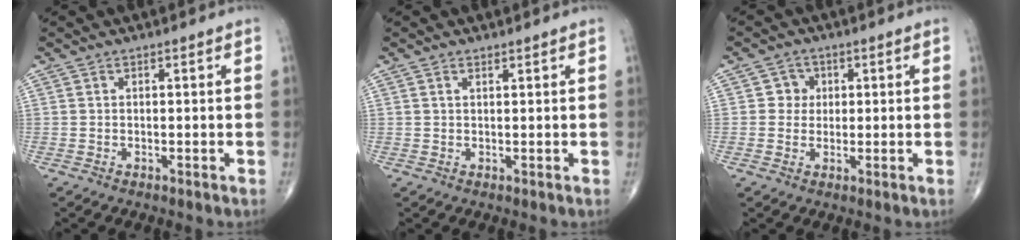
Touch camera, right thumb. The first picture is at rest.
{"total": 0.7, "force": [0.5, 0.2, 0.4], "torque": [-0.010, -0.003, 0.009]}
{"total": 3.3, "force": [0.6, 3.2, 0.7], "torque": [0.014, 0.005, 0.002]}